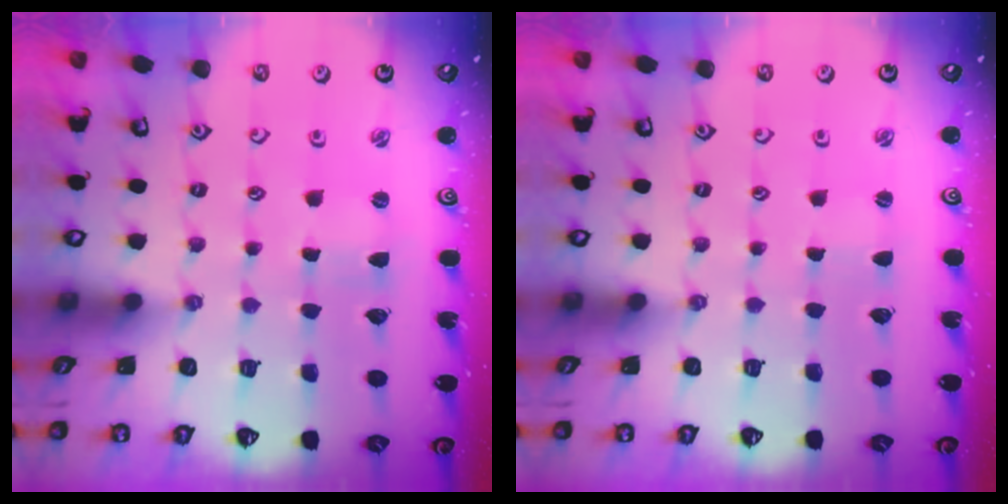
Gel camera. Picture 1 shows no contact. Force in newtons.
{"total": 0.0}